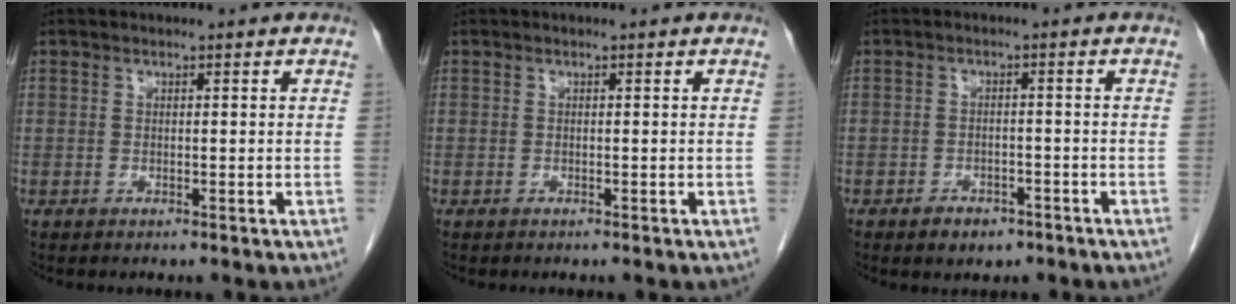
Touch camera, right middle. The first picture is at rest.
{"total": 0.0}
{"total": 3.2, "force": [-2.1, 2.0, 1.3], "torque": [-0.020, 0.004, -0.020]}